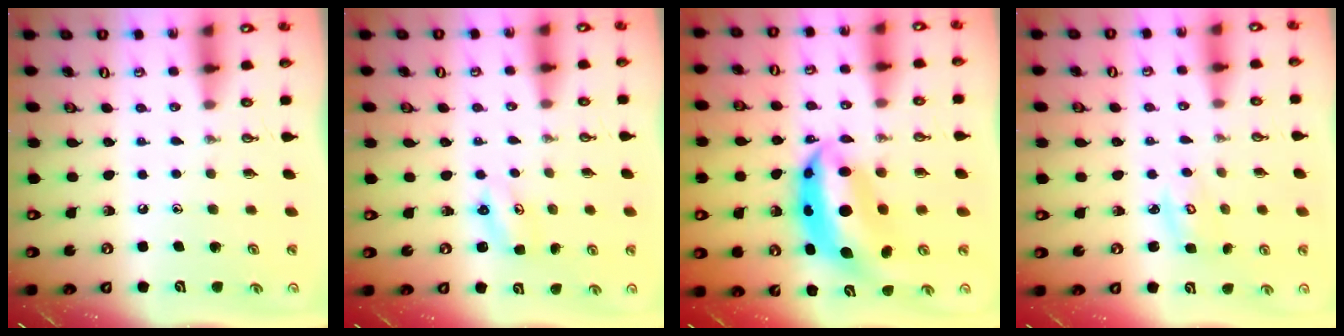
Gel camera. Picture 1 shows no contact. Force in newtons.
{"total": 2.8, "press": 2.8, "slide": 0.3}
{"total": 11.1, "press": 11.1, "slide": 1.0}
{"total": 3.3, "press": 3.3, "slide": 0.3}